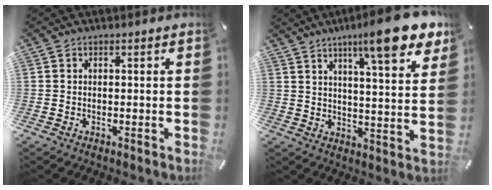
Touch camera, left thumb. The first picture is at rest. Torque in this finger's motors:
{"motor_torque": [0.53, 0.51, 1.41, -1.35, 0.24]}